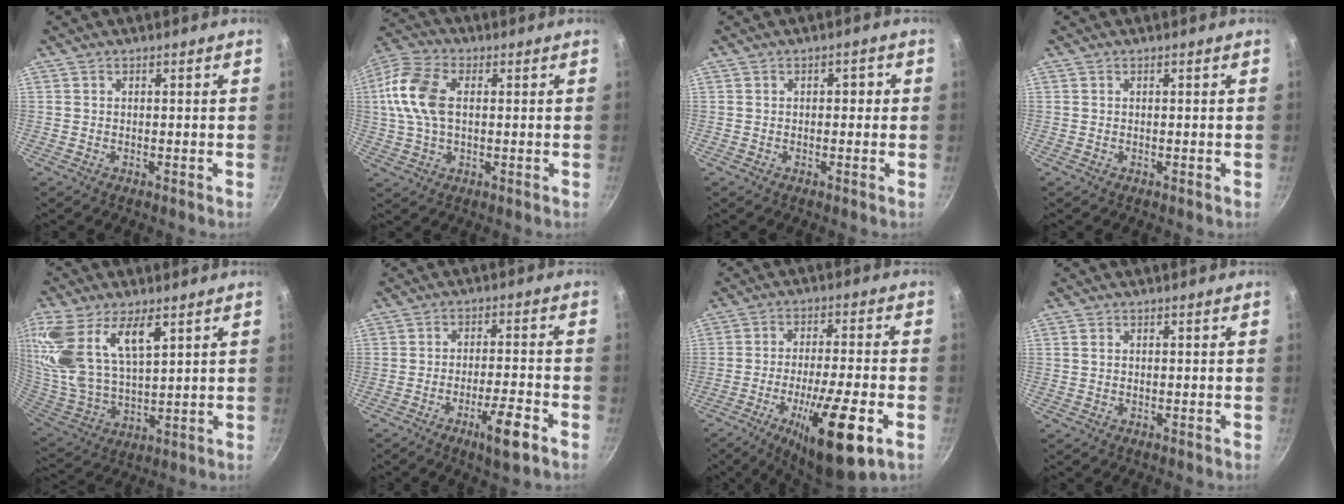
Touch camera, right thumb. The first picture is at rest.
{"total": 12.3, "force": [1.6, 7.5, 9.6], "torque": [-0.189, 0.019, 0.018]}
{"total": 2.1, "force": [0.2, 1.4, 1.5], "torque": [-0.009, 0.006, 0.000]}
{"total": 0.0}
{"total": 20.1, "force": [10.0, 9.8, 14.5], "torque": [-0.297, -0.024, 0.207]}
{"total": 7.7, "force": [-4.2, 1.0, 6.4], "torque": [-0.105, 0.021, -0.065]}
{"total": 17.0, "force": [-6.8, 3.7, 15.2], "torque": [-0.243, 0.016, -0.107]}
{"total": 0.9, "force": [0.3, 0.5, 0.6], "torque": [-0.012, 0.002, 0.004]}